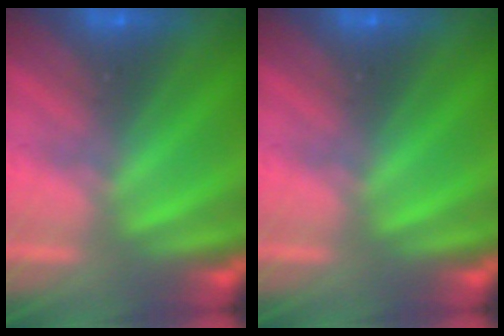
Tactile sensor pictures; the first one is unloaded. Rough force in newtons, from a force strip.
{"total": 0.0}